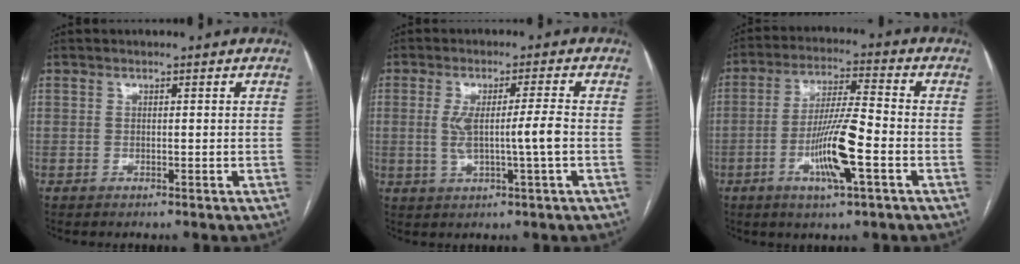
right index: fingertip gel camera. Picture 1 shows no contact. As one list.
[{"total": 6.3, "force": [-0.5, -0.4, 6.3], "torque": [-0.116, 0.000, -0.004]}, {"total": 11.0, "force": [-3.7, 0.7, 10.3], "torque": [-0.196, -0.007, -0.070]}]